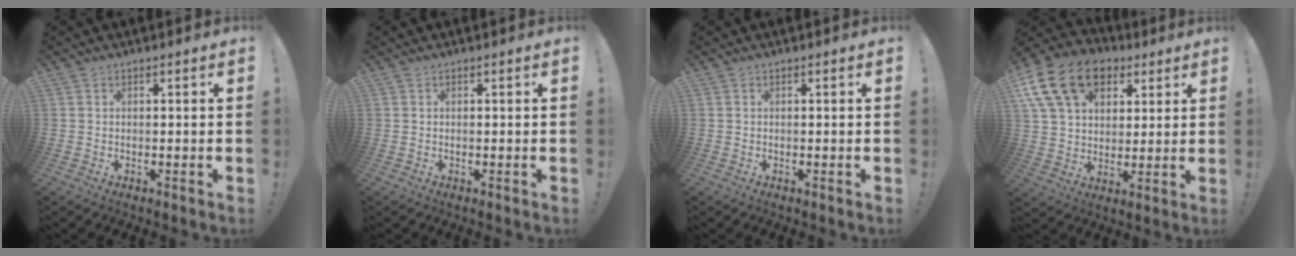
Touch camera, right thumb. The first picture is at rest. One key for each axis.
{"total": 0.0}
{"total": 0.0}
{"total": 18.7, "fx": 8.8, "fy": 12.7, "fz": 10.6, "tx": -0.183, "ty": -0.036, "tz": 0.163}